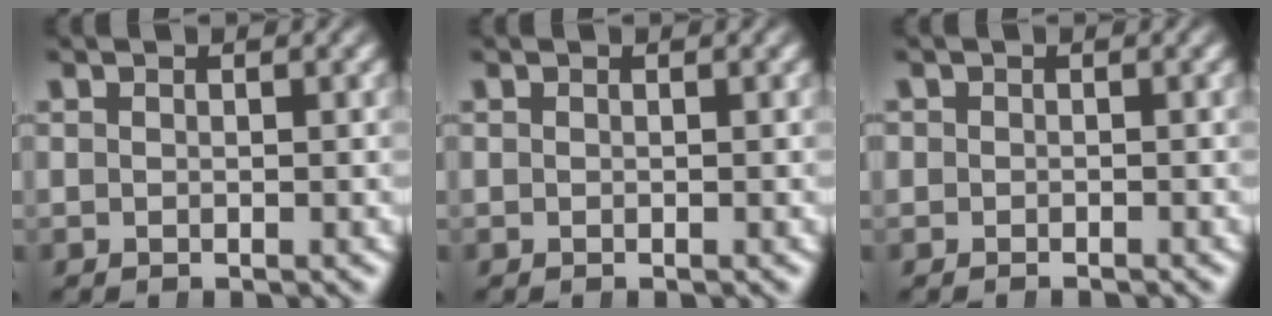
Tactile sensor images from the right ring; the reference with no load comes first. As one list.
[{"total": 0.0}, {"total": 0.8, "force": [-0.7, -0.1, -0.3], "torque": [0.009, -0.005, -0.009]}]